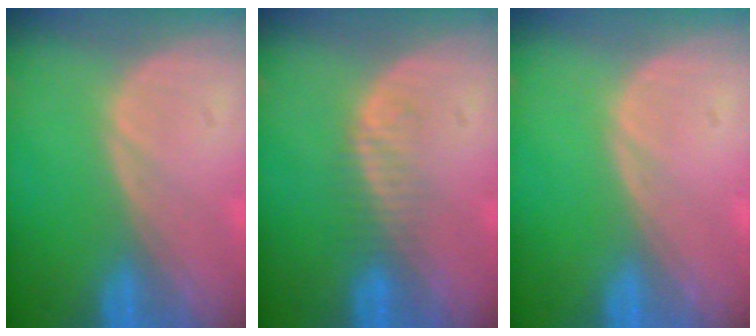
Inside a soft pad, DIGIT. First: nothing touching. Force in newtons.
{"total": 2.3, "press": 2.3, "slide": 0.3}
{"total": 0.0}